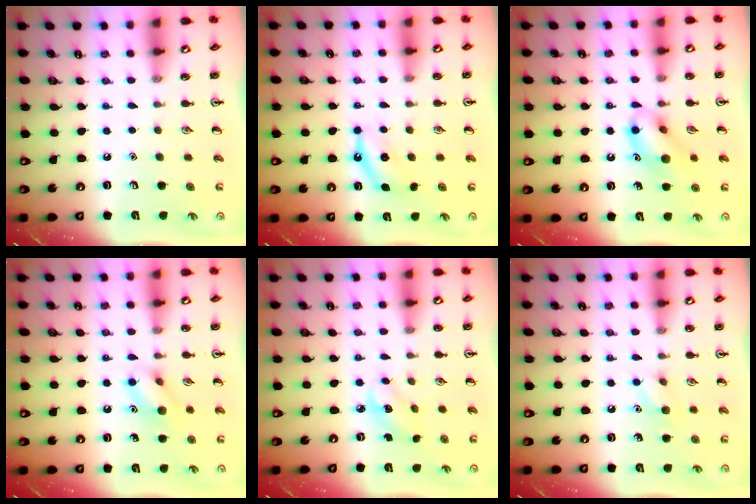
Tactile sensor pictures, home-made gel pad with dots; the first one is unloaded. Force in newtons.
{"total": 4.8, "press": 4.7, "slide": 0.9}
{"total": 11.8, "press": 11.8, "slide": 1.3}
{"total": 9.4, "press": 9.3, "slide": 0.5}
{"total": 2.8, "press": 2.7, "slide": 0.8}
{"total": 6.4, "press": 6.2, "slide": 1.4}